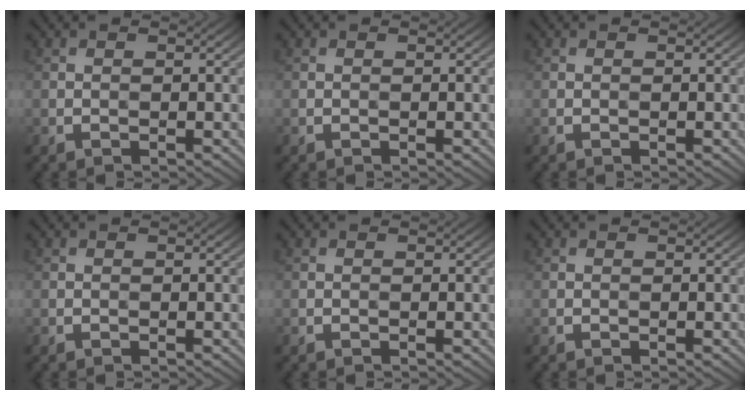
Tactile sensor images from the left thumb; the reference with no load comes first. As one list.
[{"total": 0.0}, {"total": 0.0}, {"total": 0.0}, {"total": 0.0}, {"total": 0.0}]